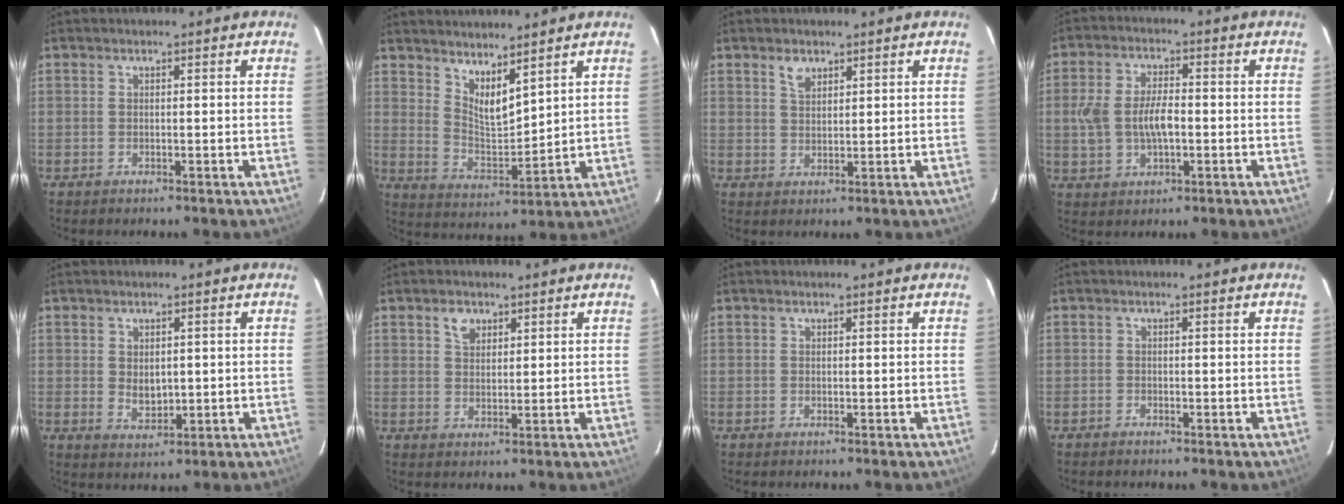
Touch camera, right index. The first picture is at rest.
{"total": 7.6, "force": [5.8, 2.2, 4.4], "torque": [-0.072, -0.013, 0.109]}
{"total": 2.8, "force": [1.9, 1.5, 1.3], "torque": [-0.023, 0.004, 0.036]}
{"total": 8.7, "force": [-0.8, 4.9, 7.2], "torque": [-0.152, 0.010, -0.011]}
{"total": 3.8, "force": [0.3, 2.7, 2.6], "torque": [-0.041, -0.005, 0.012]}
{"total": 3.2, "force": [1.8, 2.2, 1.4], "torque": [-0.018, 0.010, 0.034]}
{"total": 0.0}
{"total": 0.6, "force": [-0.5, 0.2, -0.1], "torque": [-0.001, 0.002, -0.011]}